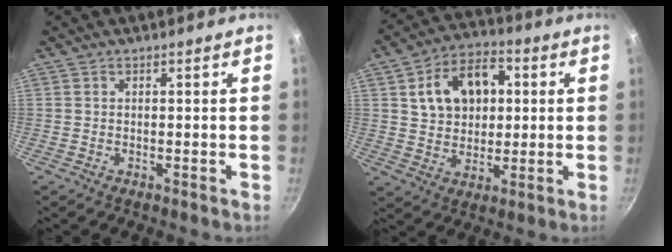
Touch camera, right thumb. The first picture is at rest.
{"total": 13.9, "force": [3.2, 10.0, 9.2], "torque": [-0.118, 0.012, 0.048]}